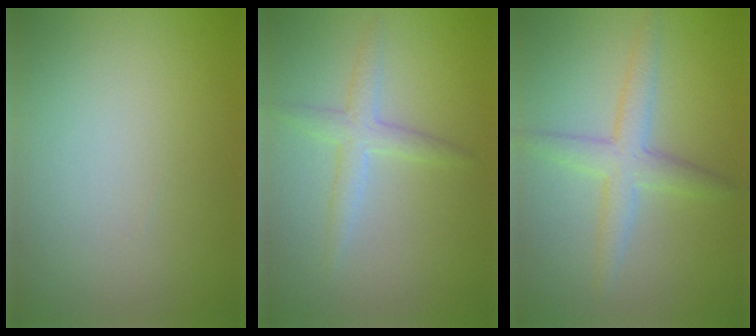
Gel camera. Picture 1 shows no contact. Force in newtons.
{"total": 2.3, "press": 2.3, "slide": 0.1}
{"total": 3.2, "press": 3.2, "slide": 0.2}